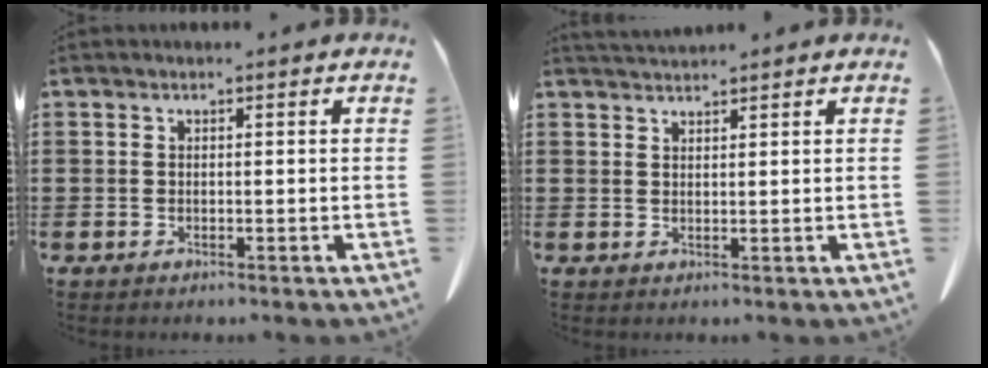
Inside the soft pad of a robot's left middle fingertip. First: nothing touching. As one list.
[{"total": 1.7, "force": [1.7, 0.2, 0.3], "torque": [-0.011, 0.001, 0.034]}]